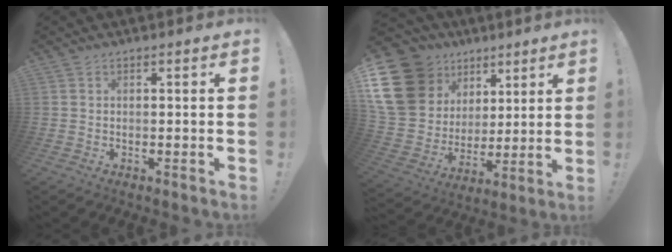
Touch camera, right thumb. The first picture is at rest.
{"total": 21.3, "force": [9.5, 16.4, 9.7], "torque": [-0.173, -0.055, 0.212]}